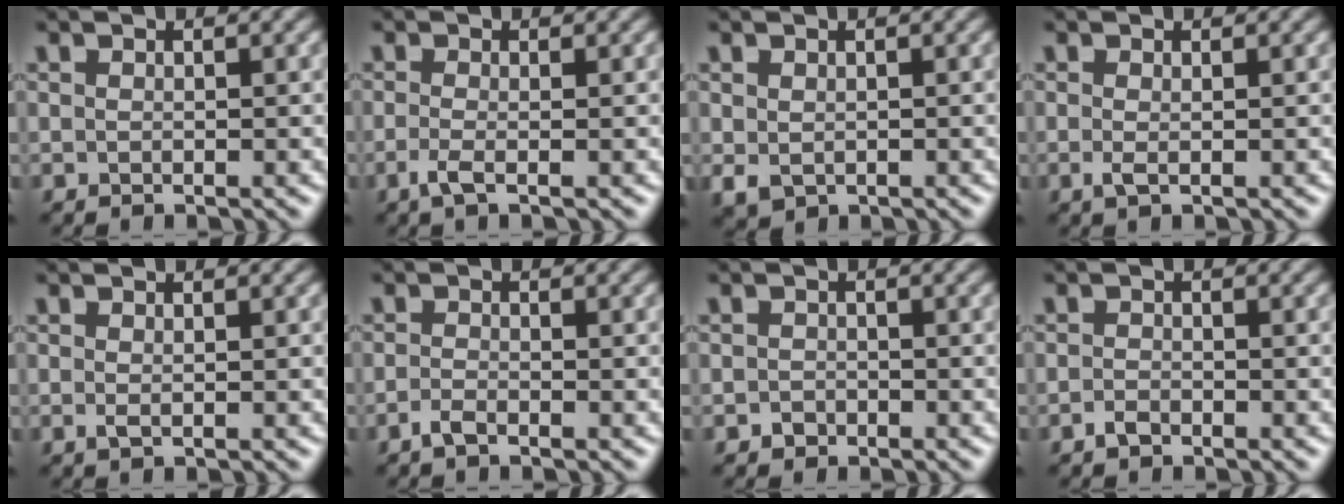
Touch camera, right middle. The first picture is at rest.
{"total": 1.8, "force": [-0.7, 0.5, 1.6], "torque": [-0.035, -0.008, -0.020]}
{"total": 1.5, "force": [-0.2, 1.2, 0.9], "torque": [-0.022, -0.007, 0.001]}
{"total": 1.0, "force": [-0.2, 0.3, 1.0], "torque": [-0.023, -0.005, -0.004]}
{"total": 0.7, "force": [0.0, 0.2, 0.7], "torque": [-0.015, -0.002, -0.001]}
{"total": 1.2, "force": [-0.8, 0.3, 0.8], "torque": [-0.020, 0.000, -0.020]}
{"total": 0.9, "force": [-0.5, 0.7, 0.2], "torque": [0.001, -0.001, -0.010]}
{"total": 1.0, "force": [-0.7, 0.5, 0.5], "torque": [-0.009, 0.000, -0.015]}